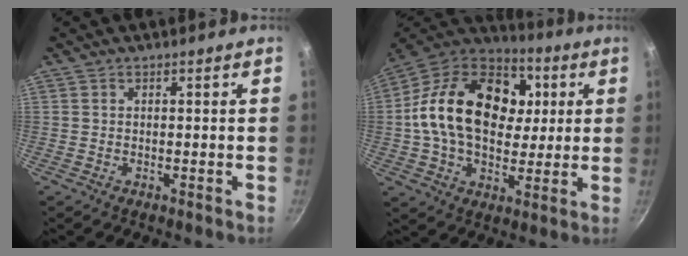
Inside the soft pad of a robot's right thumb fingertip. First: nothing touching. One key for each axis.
{"total": 25.4, "fx": 3.9, "fy": 17.7, "fz": 17.8, "tx": -0.282, "ty": 0.018, "tz": 0.052}